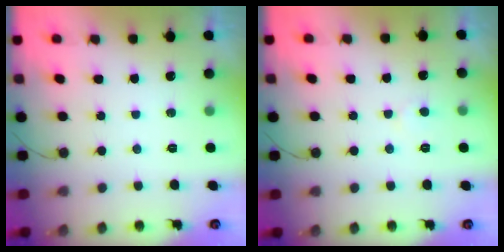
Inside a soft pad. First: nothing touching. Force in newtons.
{"total": 4.1, "press": 4.0, "slide": 0.2}